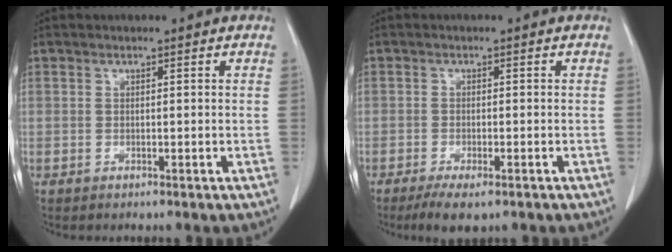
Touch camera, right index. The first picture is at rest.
{"total": 4.7, "force": [-3.2, 1.2, 3.2], "torque": [-0.052, -0.010, -0.047]}